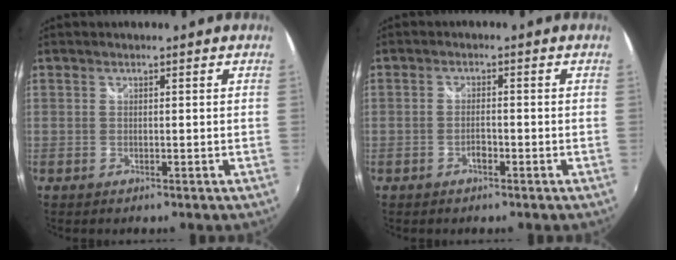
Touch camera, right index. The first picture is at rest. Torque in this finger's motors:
{"motor_torque": [-0.08, 0.02, -0.04, 0.00]}